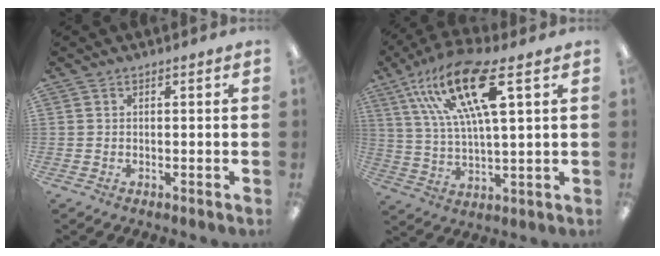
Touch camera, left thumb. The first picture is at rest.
{"total": 18.4, "force": [9.2, 5.2, 15.1], "torque": [-0.279, -0.025, 0.150]}